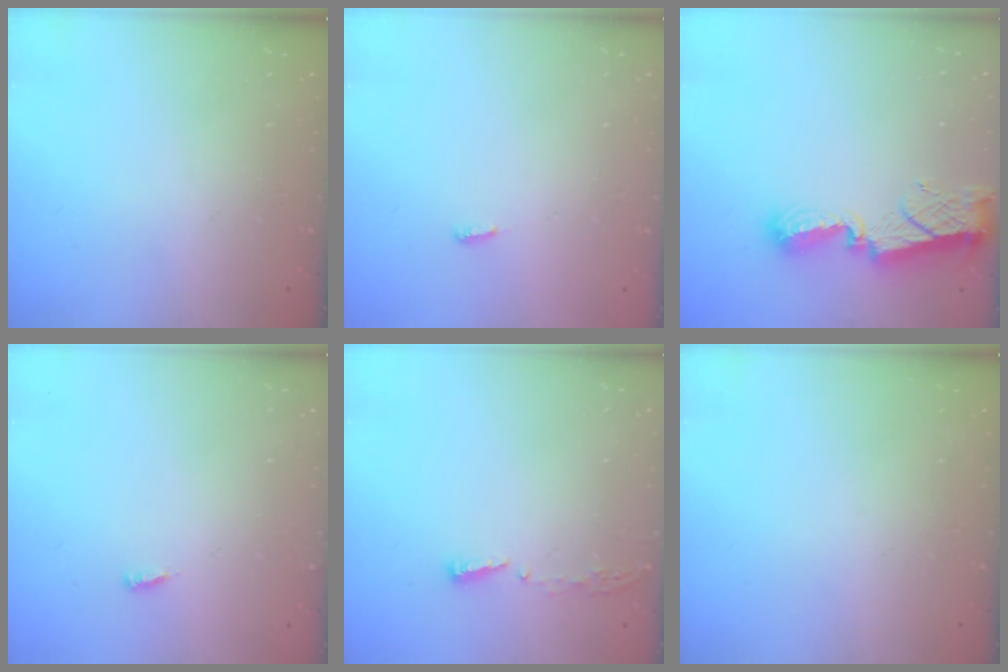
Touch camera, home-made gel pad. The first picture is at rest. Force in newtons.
{"total": 3.6, "press": 3.4, "slide": 1.0}
{"total": 9.4, "press": 9.4, "slide": 0.8}
{"total": 2.6, "press": 2.6, "slide": 0.3}
{"total": 3.8, "press": 3.8, "slide": 0.4}
{"total": 0.0}